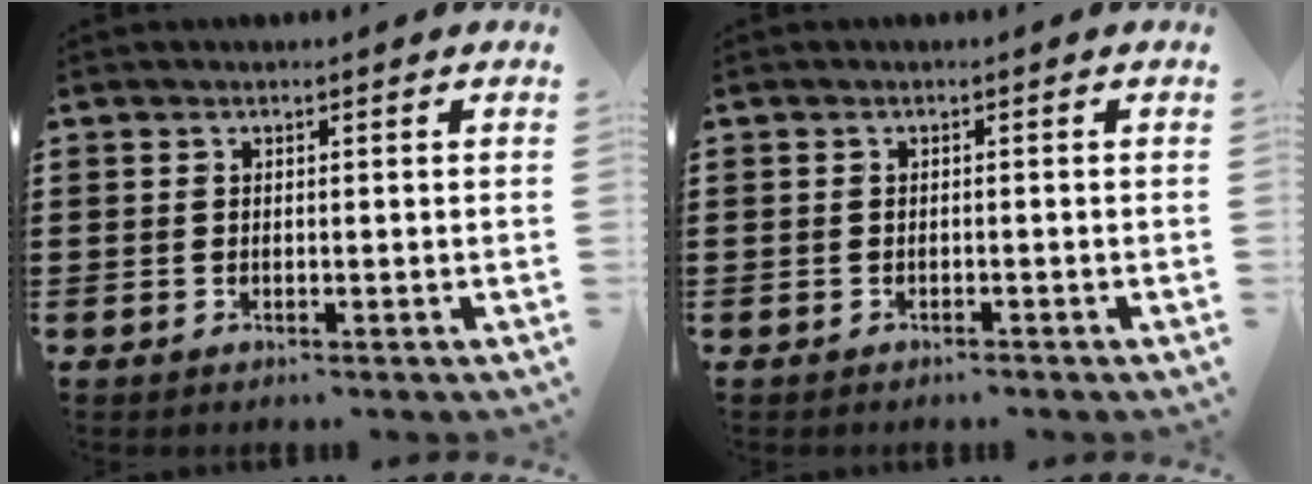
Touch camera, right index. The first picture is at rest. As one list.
[{"total": 0.6, "force": [-0.6, 0.0, 0.0], "torque": [-0.003, -0.001, -0.013]}]